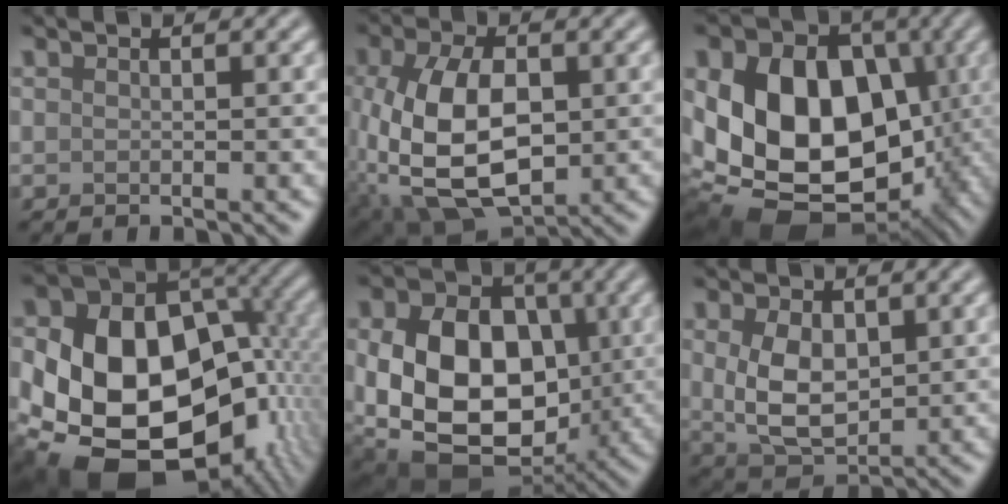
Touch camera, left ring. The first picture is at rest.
{"total": 10.8, "force": [-1.1, 6.2, 8.7], "torque": [-0.193, -0.006, -0.021]}
{"total": 17.2, "force": [-0.7, 12.6, 11.6], "torque": [-0.173, -0.002, -0.017]}
{"total": 19.5, "force": [-4.2, 13.9, 13.0], "torque": [-0.219, -0.022, -0.057]}
{"total": 14.3, "force": [-1.1, 10.3, 9.8], "torque": [-0.166, -0.016, -0.017]}
{"total": 5.6, "force": [0.7, 3.7, 4.2], "torque": [-0.089, -0.005, 0.021]}